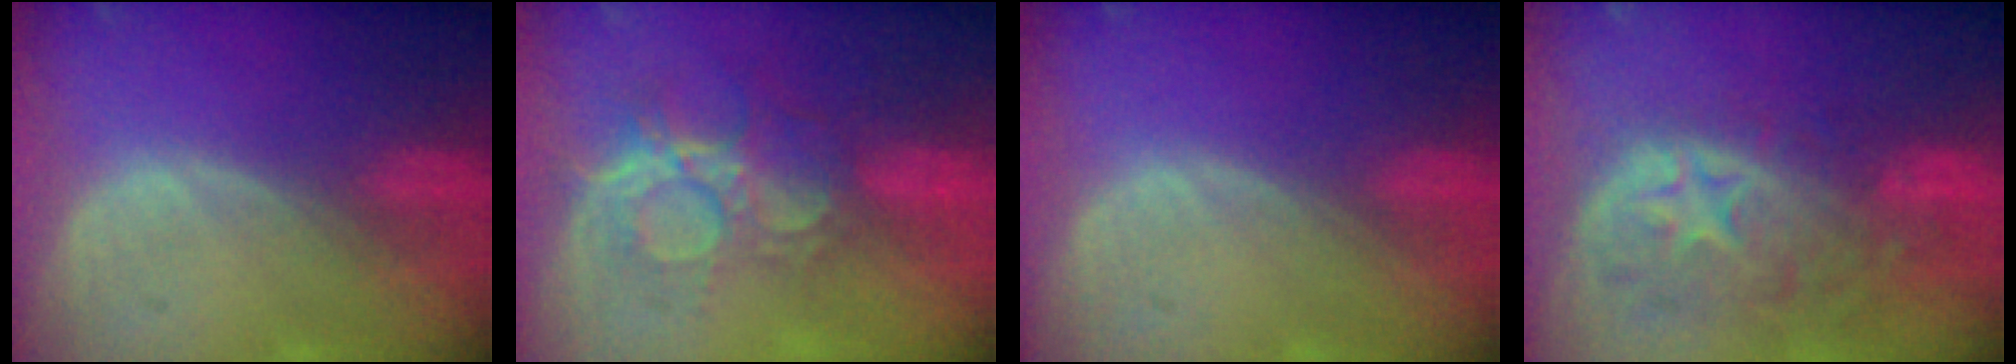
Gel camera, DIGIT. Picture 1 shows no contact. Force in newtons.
{"total": 9.4, "press": 8.0, "slide": 5.0}
{"total": 0.0}
{"total": 11.0, "press": 9.8, "slide": 5.1}